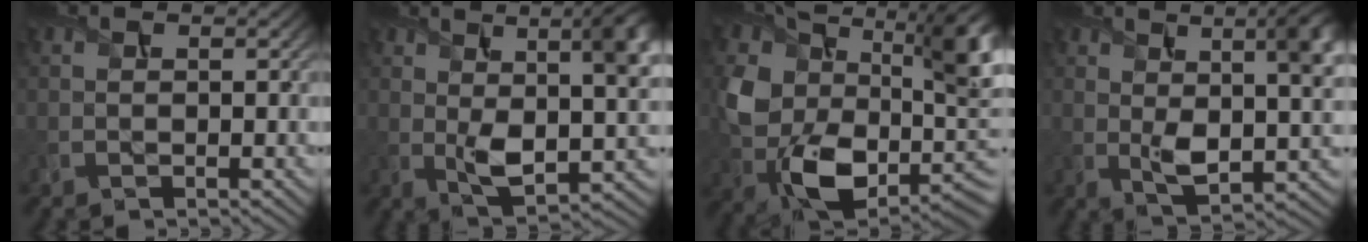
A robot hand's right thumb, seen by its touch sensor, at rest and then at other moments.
{"total": 11.2, "force": [1.9, 5.1, 9.8], "torque": [-0.166, -0.006, 0.034]}
{"total": 15.8, "force": [1.9, 10.1, 12.0], "torque": [-0.235, -0.037, 0.043]}
{"total": 9.9, "force": [1.8, 4.3, 8.7], "torque": [-0.141, -0.004, 0.033]}